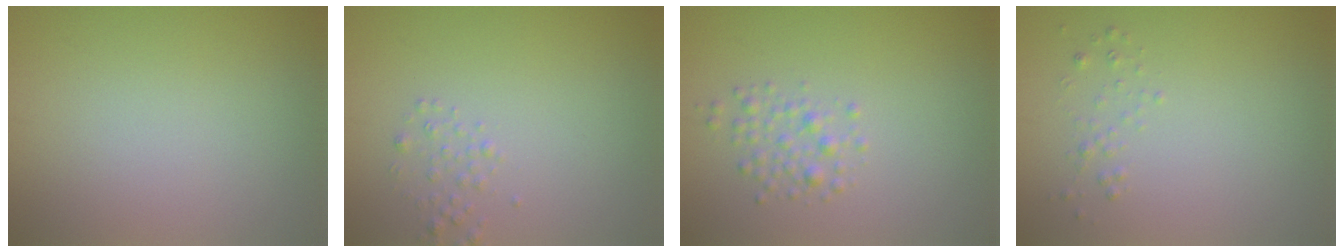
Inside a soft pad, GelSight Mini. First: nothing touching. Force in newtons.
{"total": 1.2, "press": 1.2, "slide": 0.1}
{"total": 1.8, "press": 1.8, "slide": 0.1}
{"total": 0.7, "press": 0.7, "slide": 0.1}